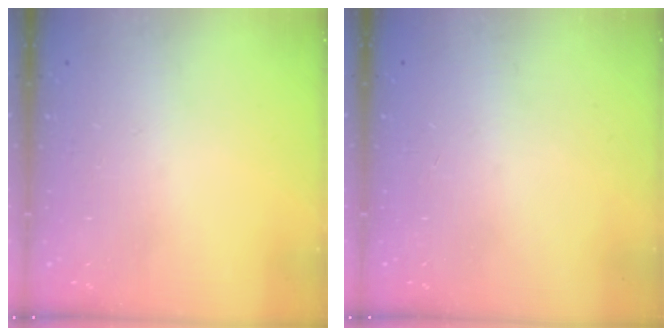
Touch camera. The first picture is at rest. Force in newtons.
{"total": 0.0}